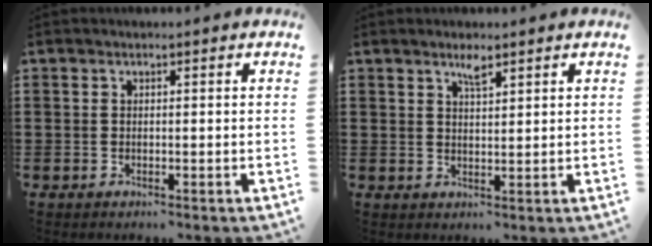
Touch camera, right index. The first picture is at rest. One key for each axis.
{"total": 2.4, "fx": 1.8, "fy": 0.5, "fz": 1.5, "tx": -0.025, "ty": -0.001, "tz": 0.030}